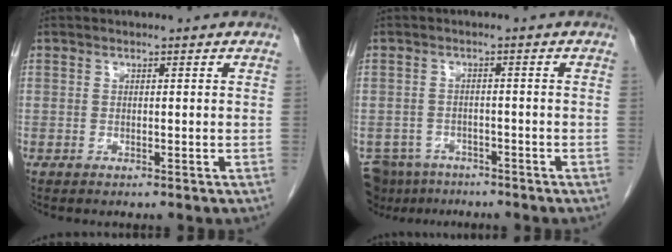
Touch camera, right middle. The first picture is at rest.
{"total": 5.9, "force": [-5.0, 3.1, 0.7], "torque": [-0.010, -0.005, -0.080]}